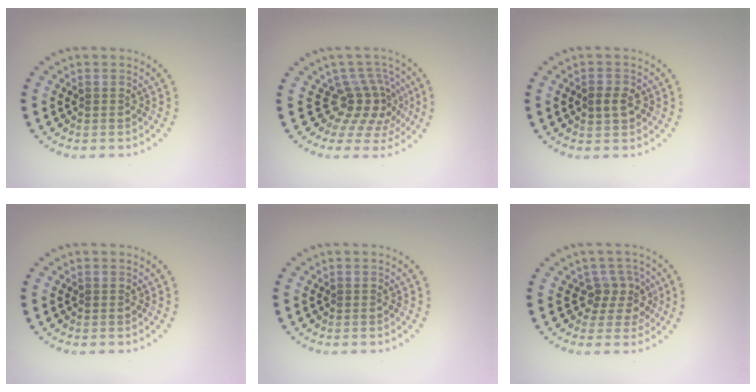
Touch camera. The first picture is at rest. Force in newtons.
{"total": 3.9, "press": 2.6, "slide": 2.9}
{"total": 1.9, "press": 1.9, "slide": 0.2}
{"total": 0.0}
{"total": 0.0}
{"total": 2.6, "press": 1.9, "slide": 1.7}